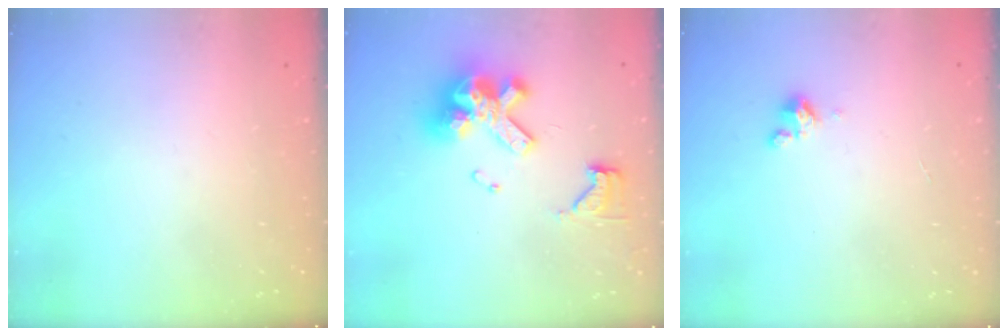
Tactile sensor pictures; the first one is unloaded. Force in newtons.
{"total": 14.8, "press": 14.7, "slide": 1.8}
{"total": 1.8, "press": 1.7, "slide": 0.4}